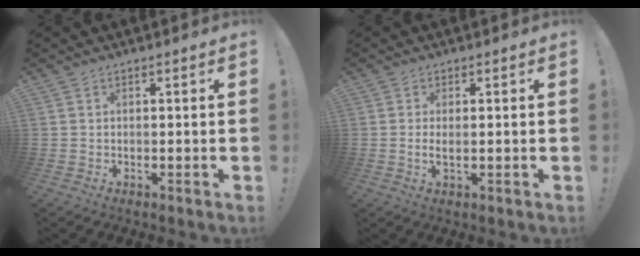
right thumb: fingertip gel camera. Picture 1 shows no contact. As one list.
[{"total": 2.3, "force": [0.1, 0.5, 2.2], "torque": [-0.031, -0.005, -0.002]}]